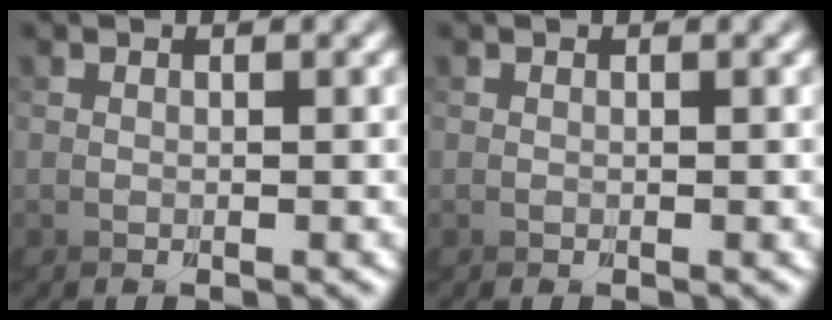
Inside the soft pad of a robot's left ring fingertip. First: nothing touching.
{"total": 0.0}